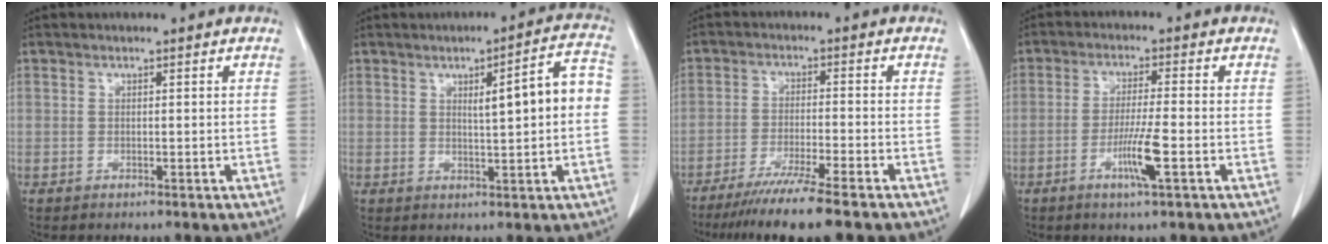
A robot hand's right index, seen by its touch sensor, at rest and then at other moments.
{"total": 8.0, "force": [0.6, 0.7, 7.9], "torque": [-0.109, 0.021, 0.008]}
{"total": 9.9, "force": [-7.7, -0.8, 6.2], "torque": [-0.093, -0.029, -0.126]}
{"total": 5.9, "force": [-2.3, -0.3, 5.4], "torque": [-0.101, -0.011, -0.043]}